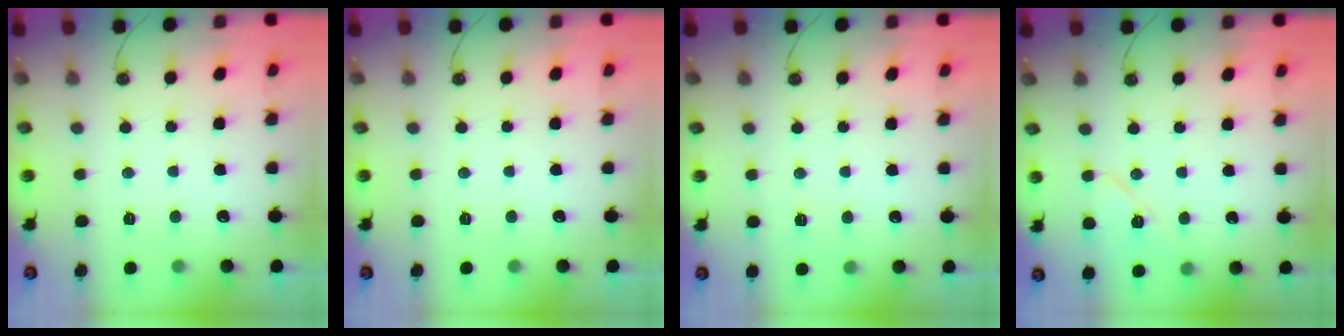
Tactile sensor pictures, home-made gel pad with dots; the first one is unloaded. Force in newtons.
{"total": 0.0}
{"total": 2.6, "press": 2.6, "slide": 0.4}
{"total": 8.8, "press": 8.2, "slide": 3.2}